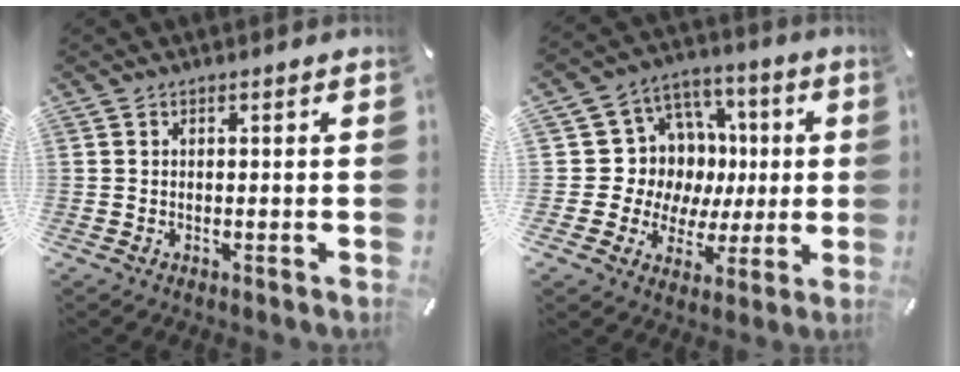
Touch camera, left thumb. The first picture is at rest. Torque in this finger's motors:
{"motor_torque": [0.13, 0.12, 0.09, 0.38, -0.11]}